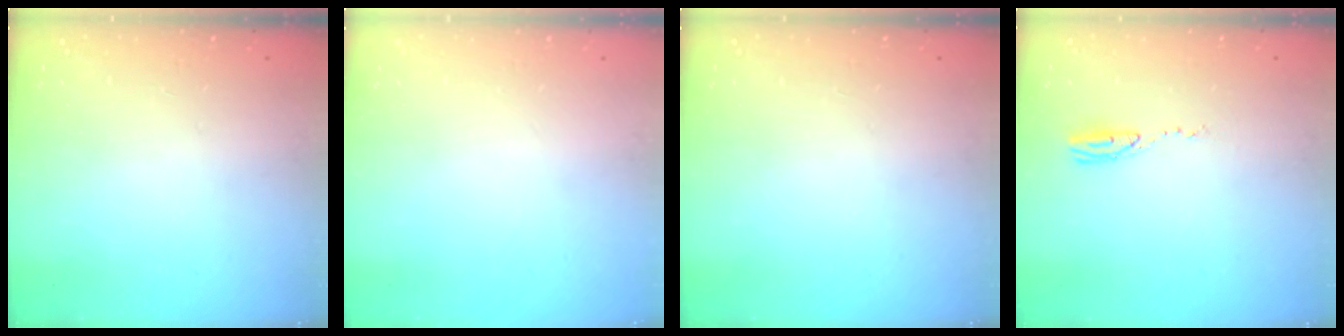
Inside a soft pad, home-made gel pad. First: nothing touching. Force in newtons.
{"total": 0.0}
{"total": 0.0}
{"total": 5.0, "press": 4.7, "slide": 1.5}